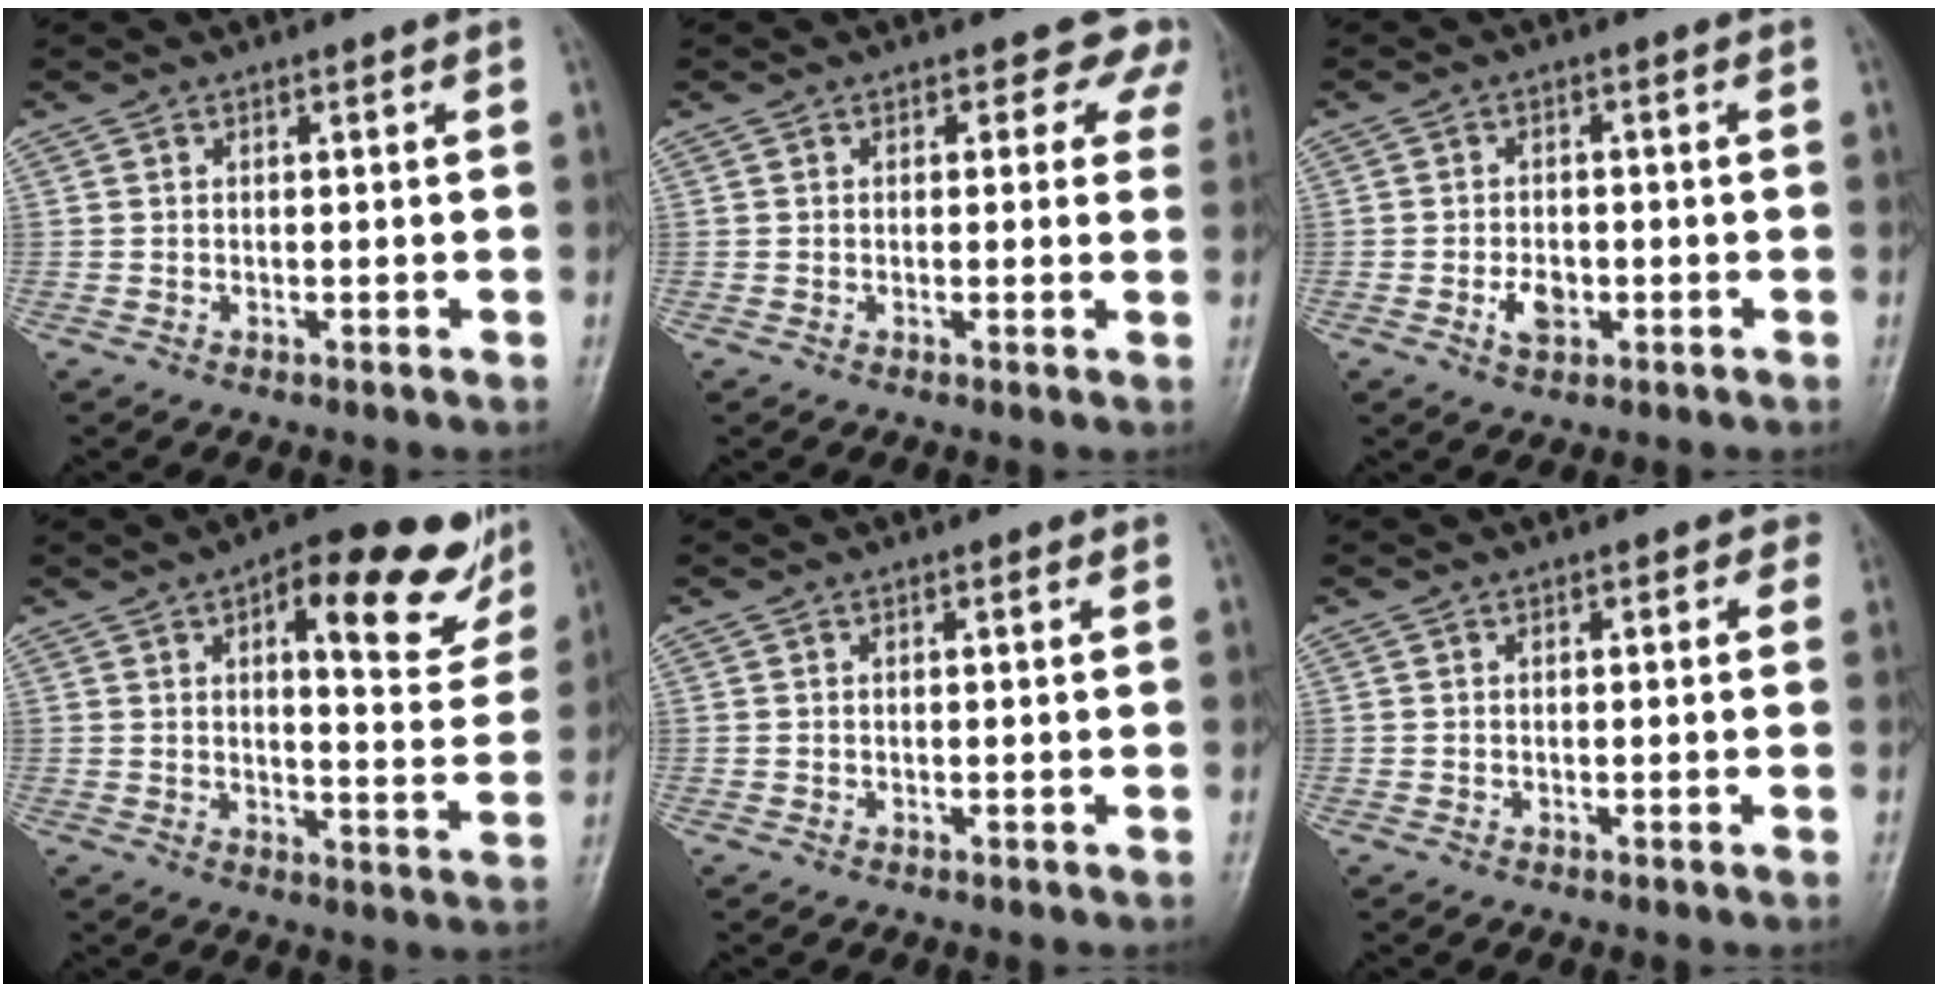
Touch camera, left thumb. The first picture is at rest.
{"total": 4.5, "force": [3.1, 2.9, 1.5], "torque": [0.025, -0.011, 0.013]}
{"total": 3.9, "force": [-1.3, 2.5, 2.6], "torque": [-0.040, 0.003, -0.021]}
{"total": 16.6, "force": [9.2, 6.1, 12.4], "torque": [-0.114, -0.028, 0.122]}
{"total": 0.7, "force": [0.4, 0.2, 0.6], "torque": [-0.009, 0.000, 0.004]}
{"total": 1.6, "force": [0.7, 1.0, 1.1], "torque": [0.001, 0.002, 0.004]}